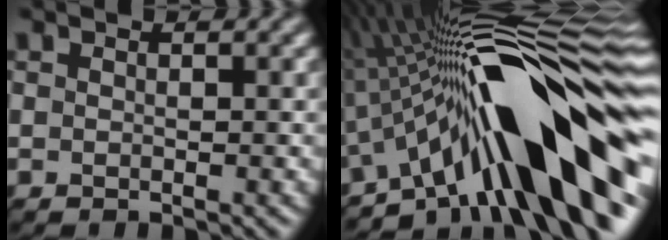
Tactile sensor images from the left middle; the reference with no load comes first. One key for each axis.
{"total": 15.9, "fx": -2.7, "fy": 4.3, "fz": 15.1, "tx": -0.202, "ty": 0.032, "tz": -0.052}